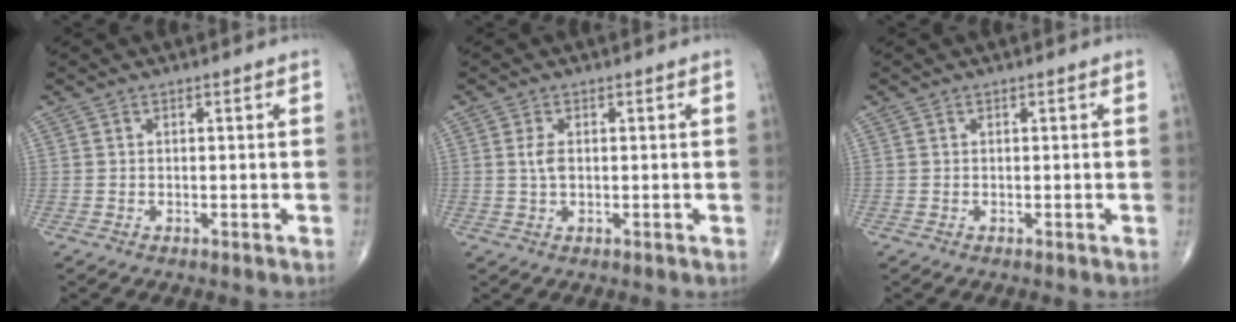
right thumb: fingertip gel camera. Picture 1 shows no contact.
{"total": 2.3, "force": [0.2, 1.2, 2.0], "torque": [-0.040, 0.001, 0.003]}
{"total": 0.0}